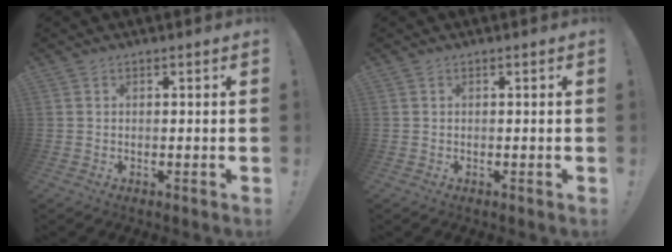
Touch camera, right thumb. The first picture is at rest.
{"total": 0.0}